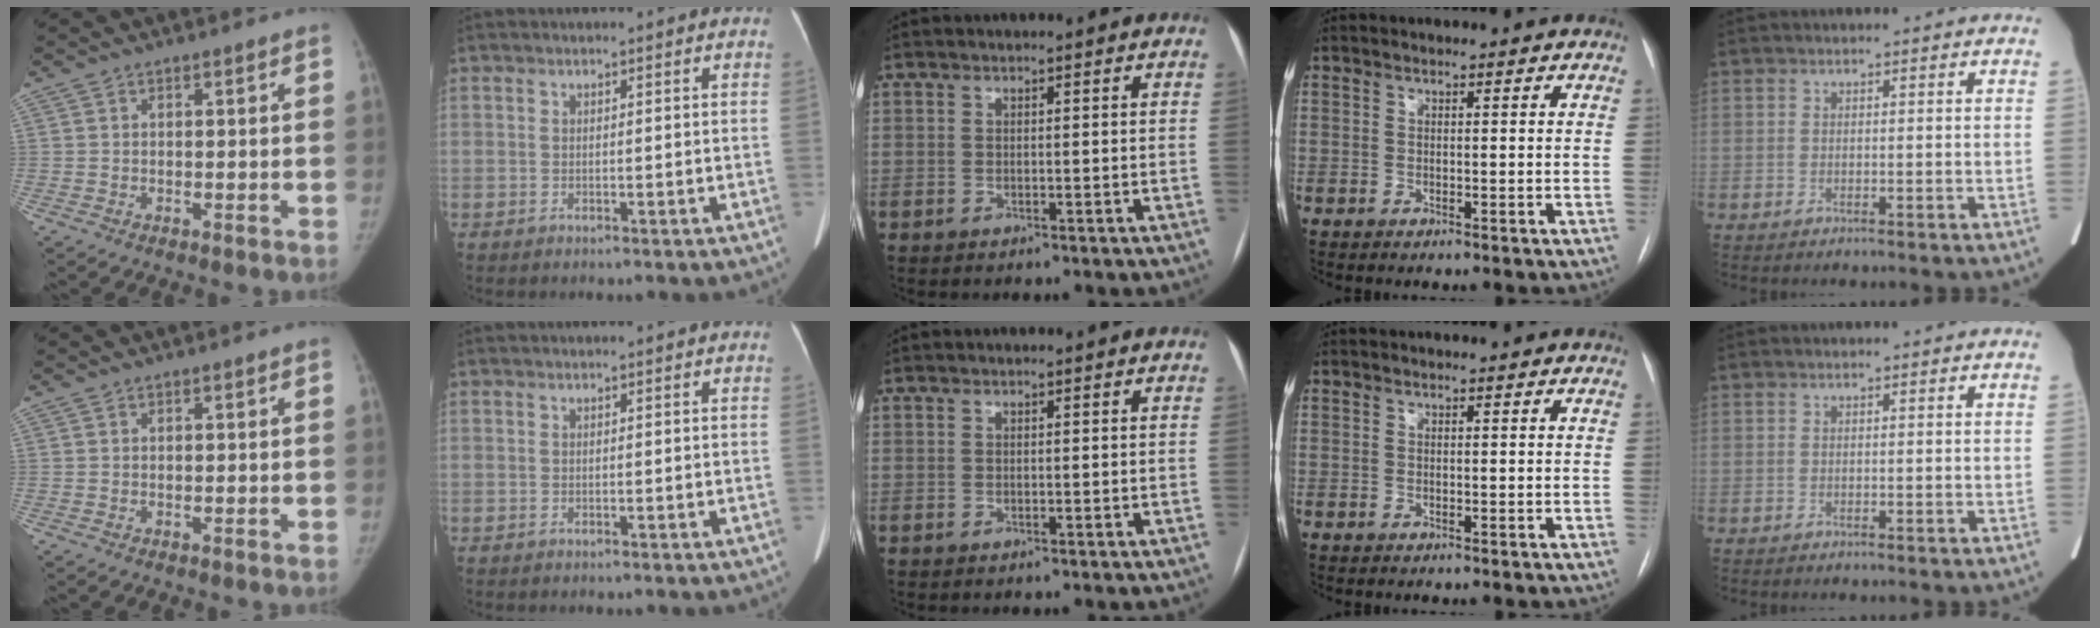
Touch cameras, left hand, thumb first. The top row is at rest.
{}